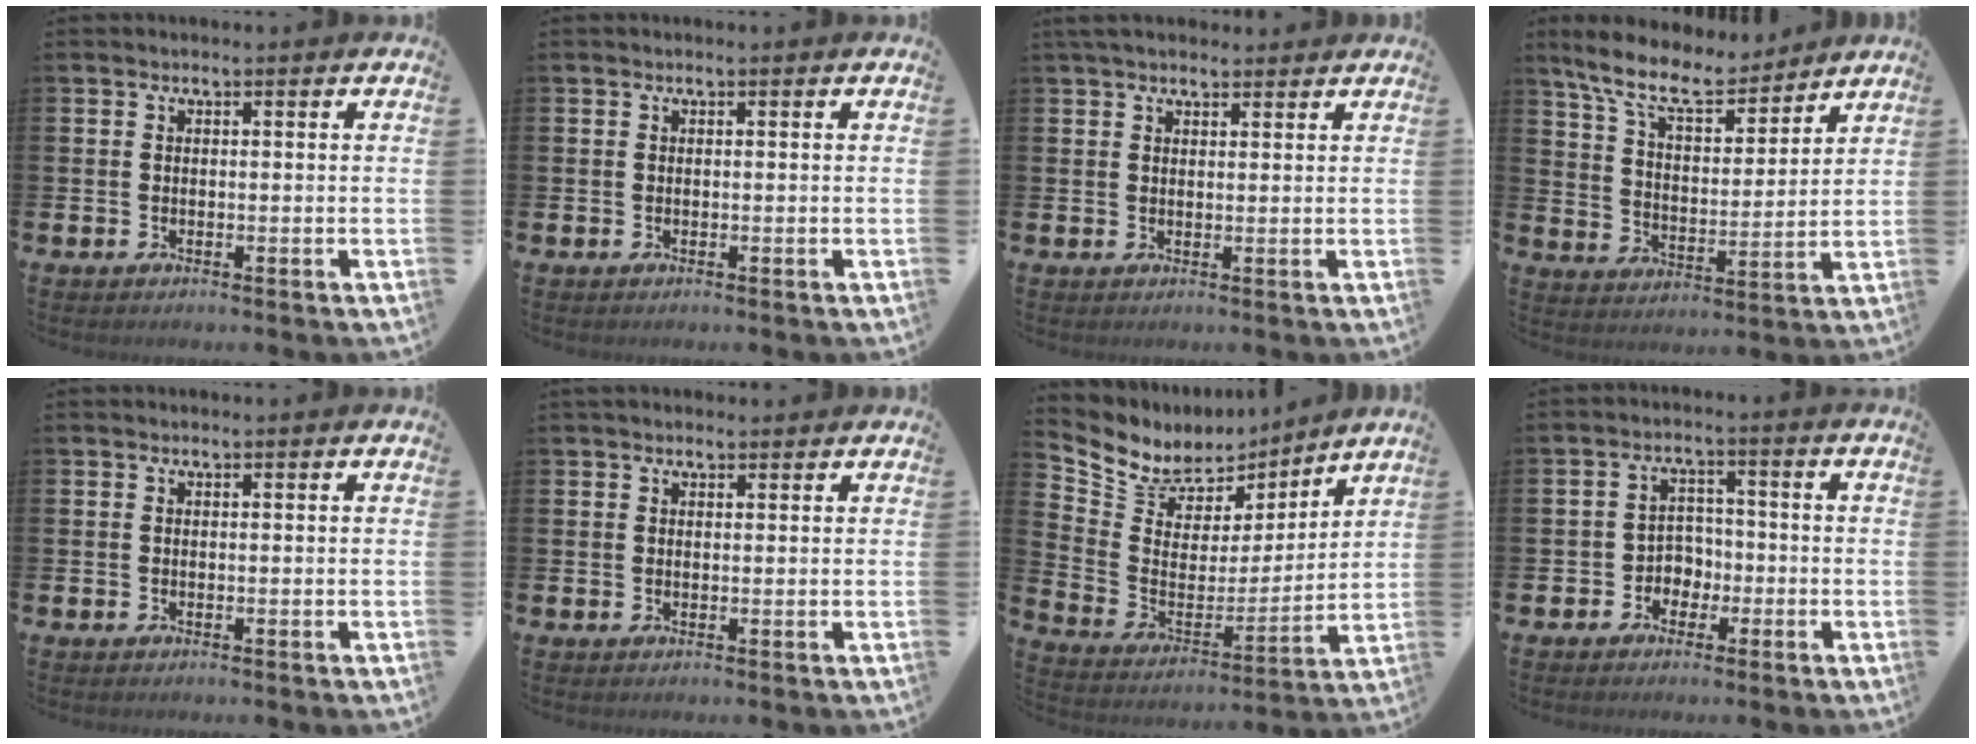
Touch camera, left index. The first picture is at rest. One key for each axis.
{"total": 0.0}
{"total": 2.4, "fx": 2.1, "fy": 0.9, "fz": 0.9, "tx": -0.011, "ty": 0.000, "tz": 0.036}
{"total": 9.9, "fx": 8.8, "fy": 2.7, "fz": 3.7, "tx": -0.103, "ty": -0.045, "tz": 0.157}
{"total": 0.0}
{"total": 1.4, "fx": 1.3, "fy": 0.5, "fz": 0.4, "tx": 0.000, "ty": 0.003, "tz": 0.021}
{"total": 6.8, "fx": 6.0, "fy": 3.2, "fz": -0.3, "tx": -0.049, "ty": -0.051, "tz": 0.107}
{"total": 3.0, "fx": -1.7, "fy": 2.4, "fz": 0.6, "tx": -0.020, "ty": 0.002, "tz": -0.042}